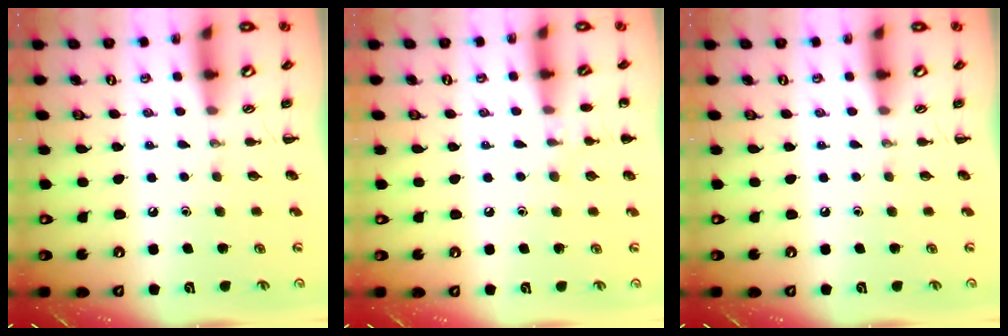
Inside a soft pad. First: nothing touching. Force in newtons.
{"total": 6.6, "press": 6.4, "slide": 1.5}
{"total": 0.0}